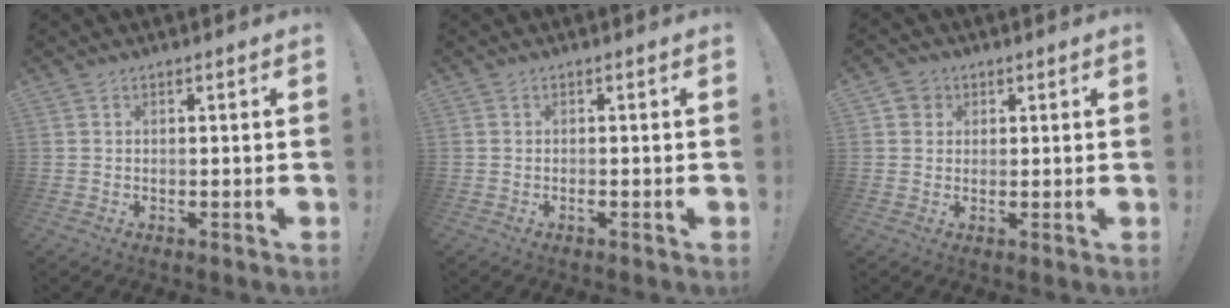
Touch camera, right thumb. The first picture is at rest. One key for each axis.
{"total": 0.8, "fx": -0.7, "fy": -0.1, "fz": 0.5, "tx": -0.009, "ty": -0.001, "tz": -0.012}
{"total": 3.6, "fx": 1.1, "fy": 3.3, "fz": 0.7, "tx": -0.007, "ty": 0.000, "tz": 0.021}